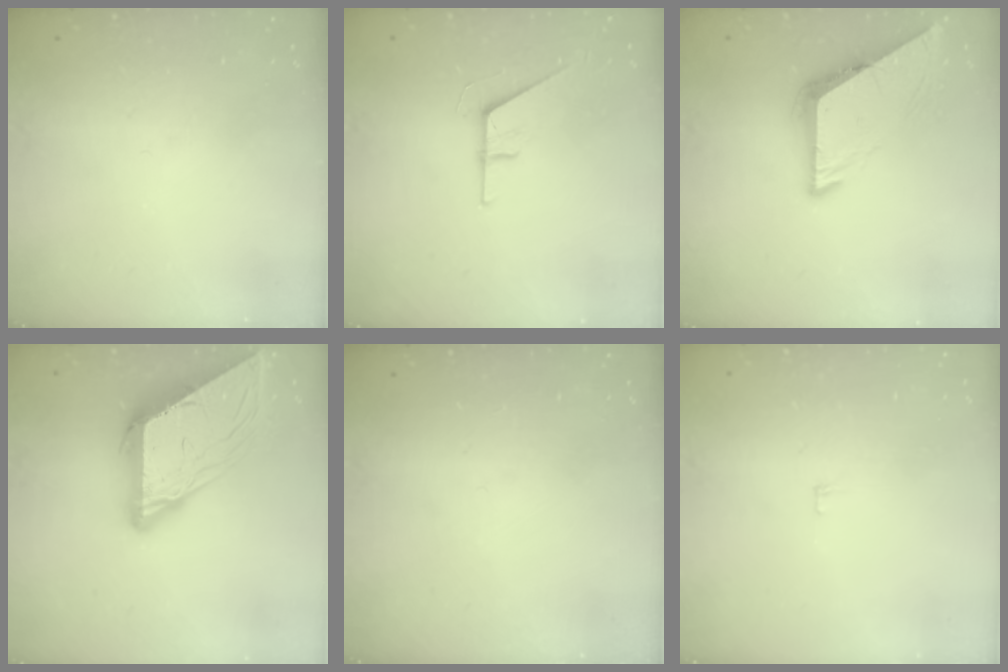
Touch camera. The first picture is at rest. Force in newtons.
{"total": 5.9, "press": 5.9, "slide": 0.6}
{"total": 7.0, "press": 7.0, "slide": 0.5}
{"total": 14.2, "press": 14.1, "slide": 1.5}
{"total": 0.0}
{"total": 3.4, "press": 3.4, "slide": 0.3}